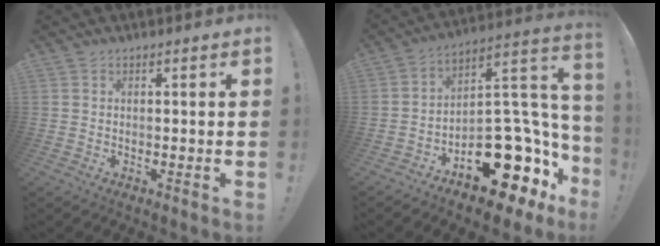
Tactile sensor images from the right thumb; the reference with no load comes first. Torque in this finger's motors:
{"motor_torque": [2.50, 2.20, 1.31, -1.46, 0.39]}